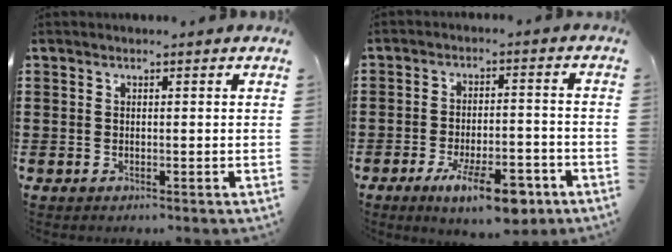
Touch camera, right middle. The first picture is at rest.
{"total": 9.3, "force": [-5.9, 2.5, 6.8], "torque": [-0.119, 0.006, -0.102]}